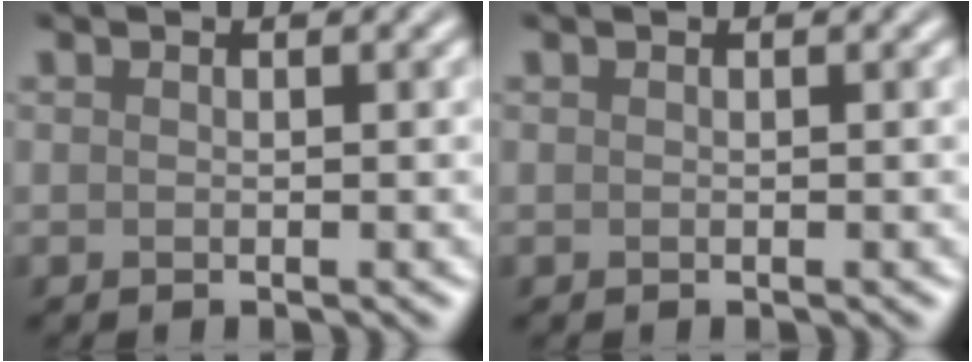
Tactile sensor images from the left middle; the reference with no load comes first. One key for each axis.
{"total": 0.0}